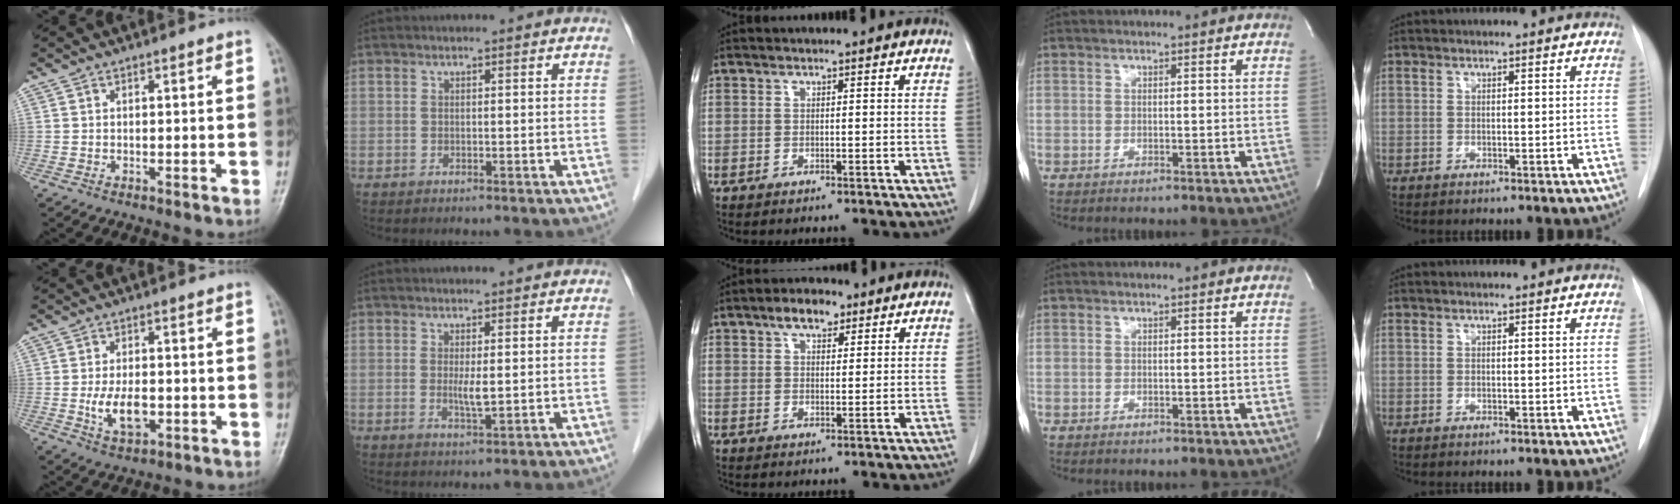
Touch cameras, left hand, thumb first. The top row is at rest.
{"thumb": {"total": 6.6, "force": [-1.3, 3.5, 5.4], "torque": [-0.095, 0.000, -0.018]}, "index": {"total": 2.3, "force": [0.3, 0.2, 2.3], "torque": [-0.046, -0.006, 0.009]}, "middle": {"total": 4.5, "force": [2.9, 2.1, 2.7], "torque": [-0.049, 0.011, 0.049]}}